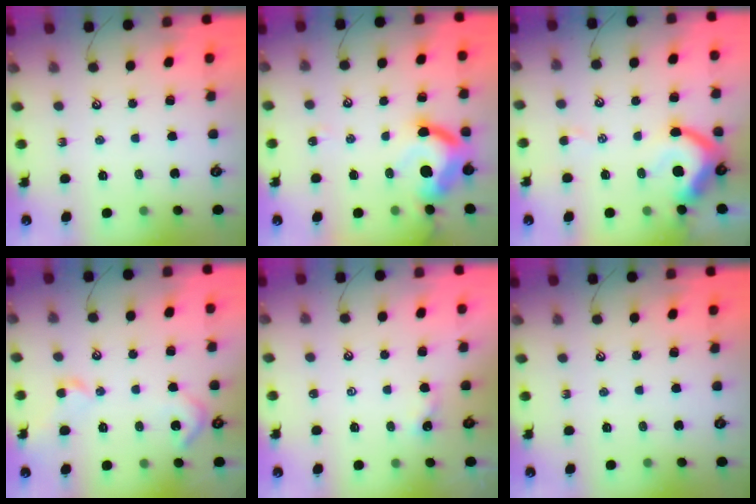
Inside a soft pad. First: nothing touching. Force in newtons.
{"total": 11.5, "press": 11.5, "slide": 1.2}
{"total": 7.9, "press": 7.8, "slide": 1.4}
{"total": 4.9, "press": 4.9, "slide": 0.8}
{"total": 0.7, "press": 0.7, "slide": 0.2}
{"total": 0.0}